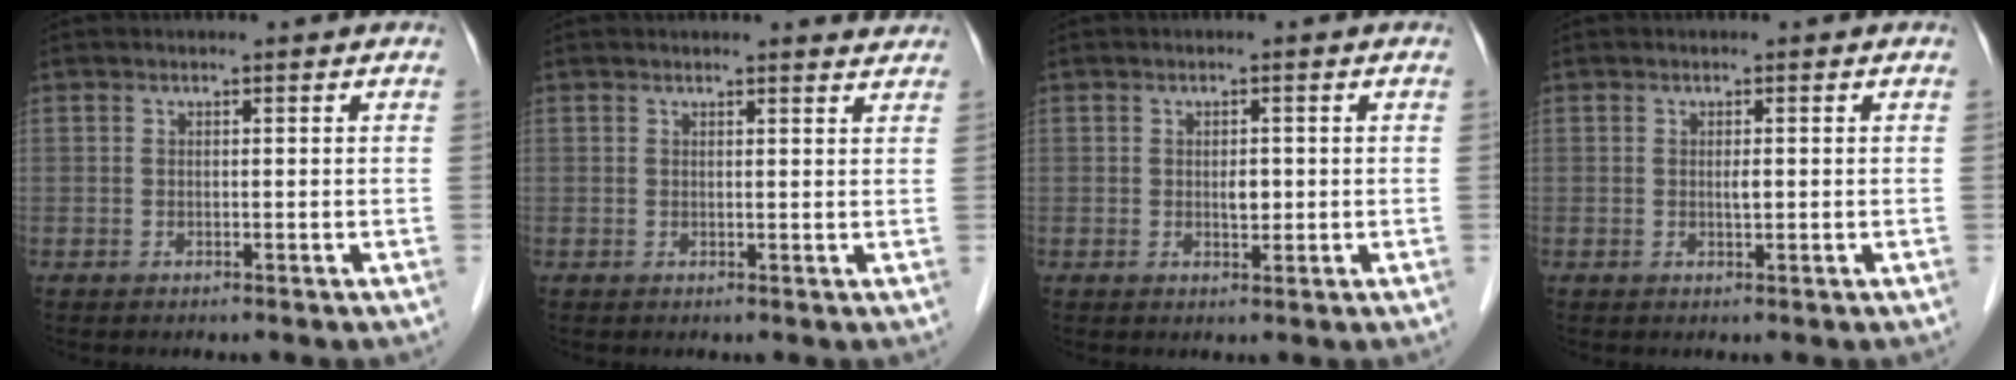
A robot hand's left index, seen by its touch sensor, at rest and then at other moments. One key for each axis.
{"total": 3.0, "fx": 3.0, "fy": 0.2, "fz": 0.2, "tx": -0.007, "ty": -0.006, "tz": 0.023}
{"total": 1.7, "fx": 0.1, "fy": 0.9, "fz": 1.4, "tx": -0.024, "ty": -0.001, "tz": 0.003}
{"total": 0.9, "fx": 0.1, "fy": 0.2, "fz": 0.8, "tx": -0.015, "ty": -0.002, "tz": 0.002}